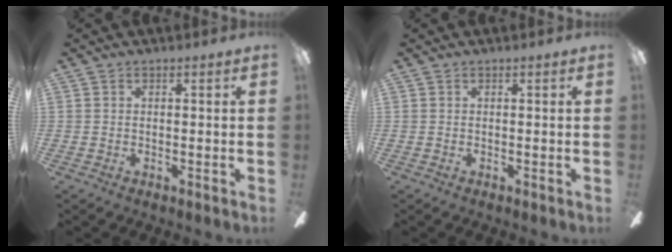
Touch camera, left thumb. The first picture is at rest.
{"total": 0.0}